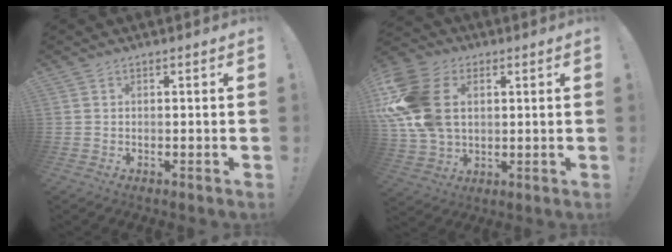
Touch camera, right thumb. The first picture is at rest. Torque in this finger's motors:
{"motor_torque": [2.50, 2.07, 1.59, 0.07, 0.30]}